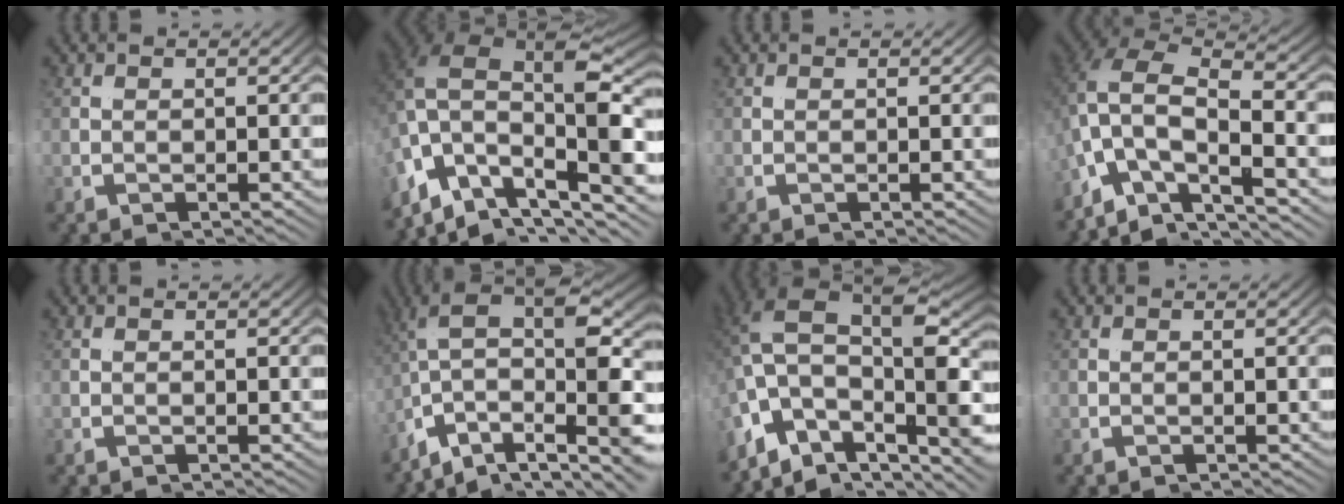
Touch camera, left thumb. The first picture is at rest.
{"total": 12.7, "force": [1.9, 4.9, 11.5], "torque": [-0.203, 0.037, 0.010]}
{"total": 0.0}
{"total": 9.5, "force": [1.4, 6.0, 7.3], "torque": [-0.143, 0.025, -0.009]}
{"total": 0.0}
{"total": 14.2, "force": [-0.1, 8.6, 11.2], "torque": [-0.189, -0.002, -0.015]}
{"total": 14.1, "force": [0.0, 7.4, 12.0], "torque": [-0.214, 0.009, -0.014]}
{"total": 0.0}